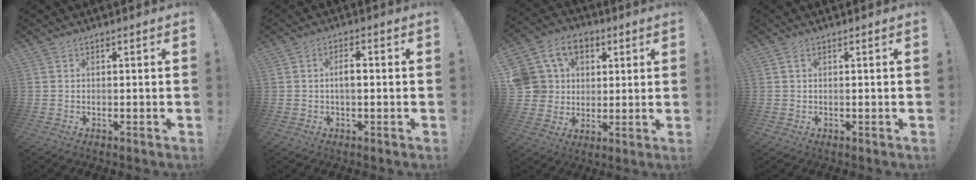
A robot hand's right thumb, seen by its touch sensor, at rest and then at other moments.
{"total": 3.7, "force": [-0.2, 1.6, 3.3], "torque": [-0.053, 0.007, -0.007]}
{"total": 14.3, "force": [5.1, 12.1, 5.6], "torque": [-0.087, -0.016, 0.108]}
{"total": 0.7, "force": [0.3, 0.3, 0.6], "torque": [-0.014, 0.002, 0.005]}